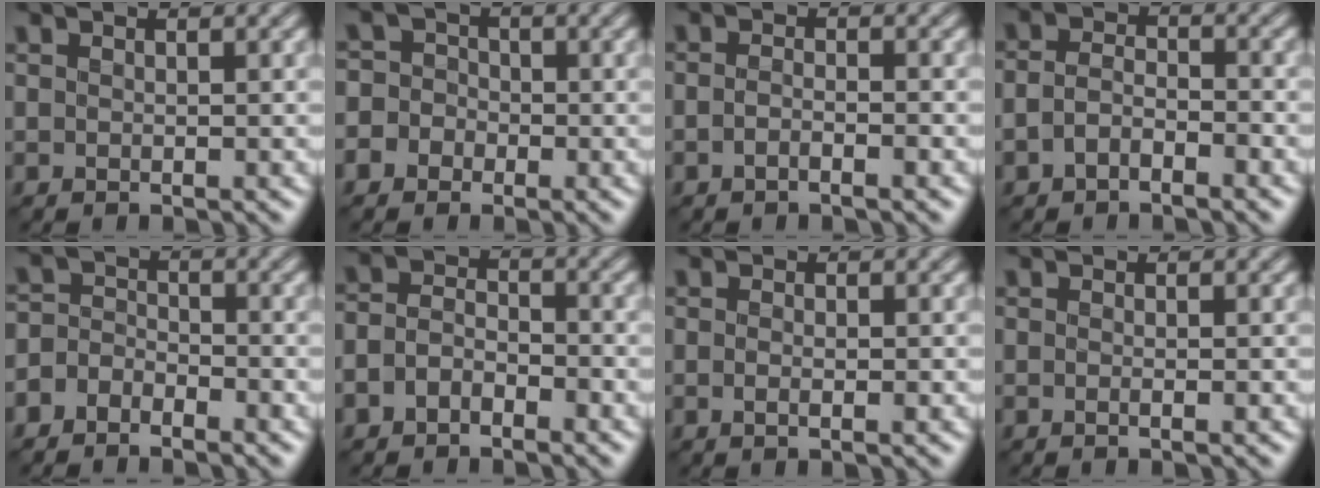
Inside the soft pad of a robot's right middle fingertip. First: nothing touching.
{"total": 4.7, "force": [-2.0, 4.1, 0.9], "torque": [0.006, 0.009, -0.063]}
{"total": 1.5, "force": [-0.8, 0.5, 1.2], "torque": [-0.020, 0.000, -0.018]}
{"total": 2.3, "force": [-1.2, 1.3, 1.6], "torque": [-0.031, 0.006, -0.028]}
{"total": 2.9, "force": [-2.0, 1.8, 0.9], "torque": [0.005, 0.006, -0.047]}
{"total": 3.0, "force": [-1.5, 1.9, 1.7], "torque": [-0.032, 0.006, -0.035]}
{"total": 1.3, "force": [-0.3, 0.4, 1.2], "torque": [-0.017, -0.008, -0.004]}
{"total": 0.9, "force": [-0.3, 0.2, 0.8], "torque": [-0.011, -0.005, -0.008]}